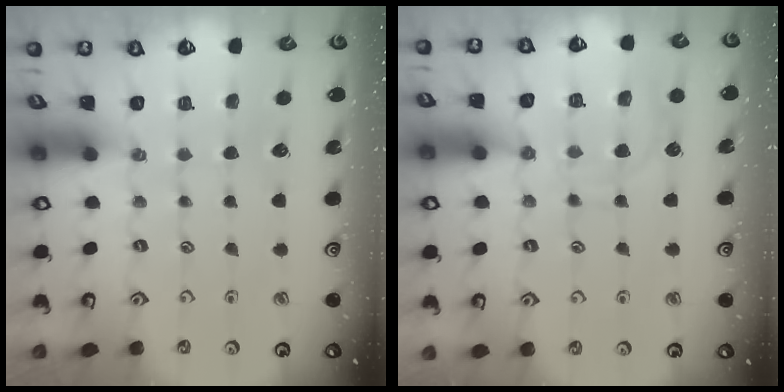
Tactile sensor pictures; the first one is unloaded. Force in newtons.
{"total": 11.3, "press": 11.3, "slide": 1.0}